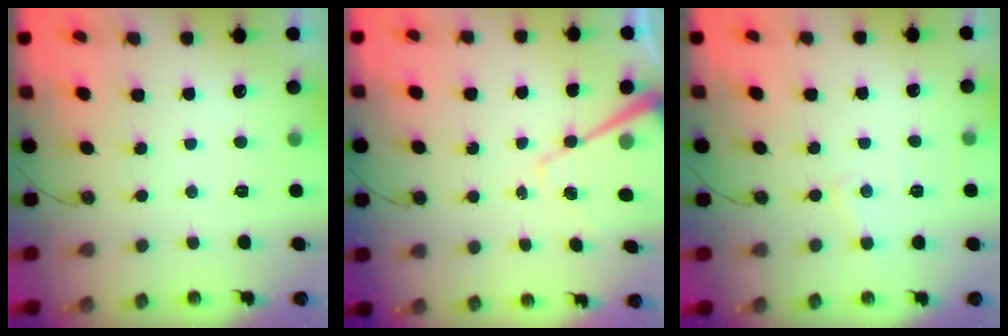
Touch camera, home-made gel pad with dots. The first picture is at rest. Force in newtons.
{"total": 11.7, "press": 11.6, "slide": 1.2}
{"total": 5.3, "press": 5.2, "slide": 0.7}